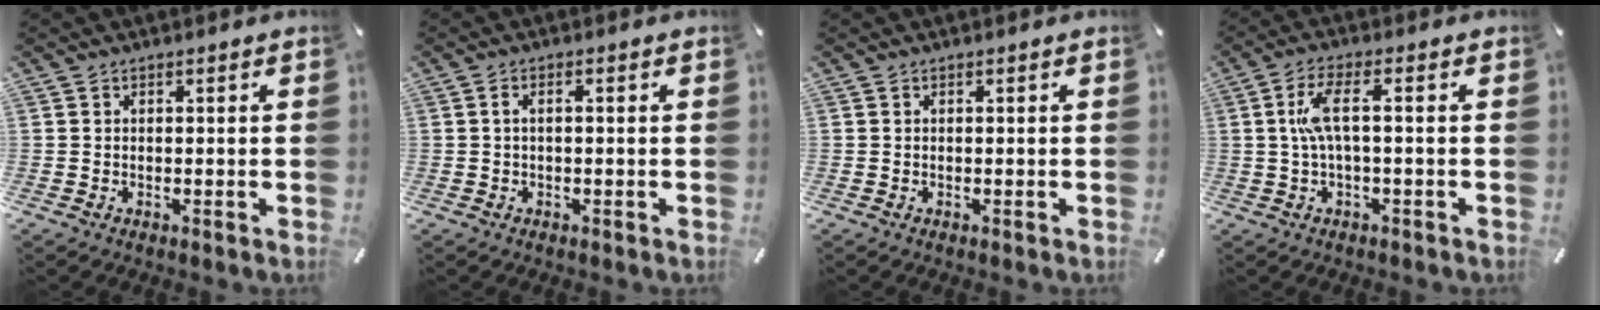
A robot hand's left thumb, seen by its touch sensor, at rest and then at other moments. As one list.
[{"total": 1.7, "force": [-0.1, 0.5, 1.7], "torque": [-0.030, 0.002, -0.003]}, {"total": 0.0}, {"total": 7.1, "force": [0.2, 1.6, 6.9], "torque": [-0.141, 0.000, -0.003]}]